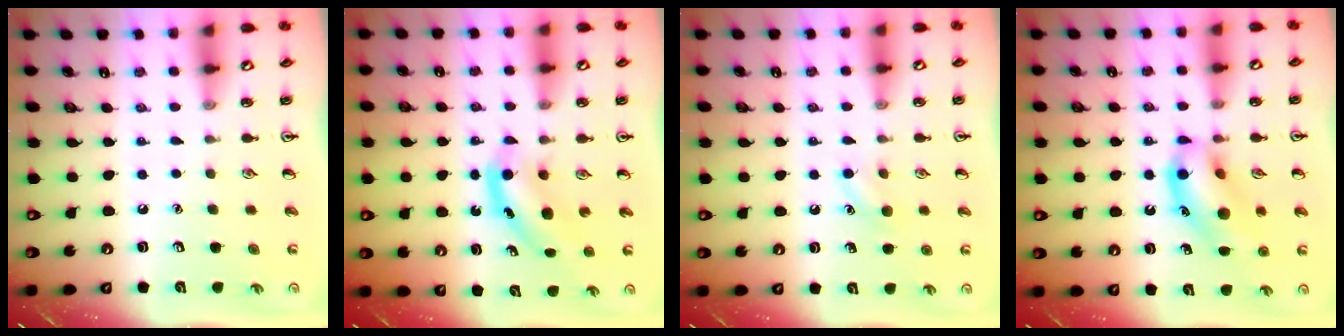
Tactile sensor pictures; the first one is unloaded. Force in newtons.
{"total": 4.9, "press": 4.8, "slide": 0.9}
{"total": 6.9, "press": 6.7, "slide": 1.8}
{"total": 14.5, "press": 14.1, "slide": 3.2}